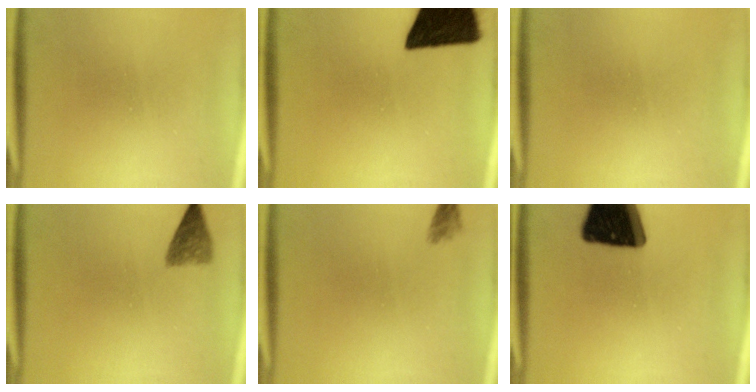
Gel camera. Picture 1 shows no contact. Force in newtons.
{"total": 18.0}
{"total": 1.6}
{"total": 3.1}
{"total": 1.6}
{"total": 20.1}